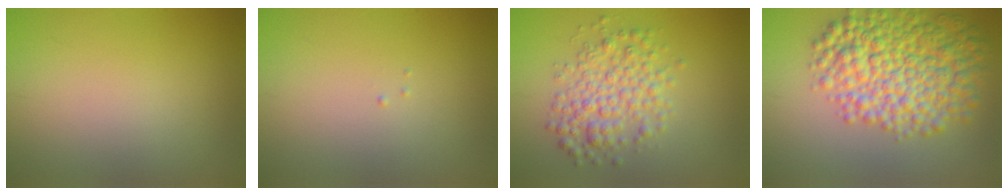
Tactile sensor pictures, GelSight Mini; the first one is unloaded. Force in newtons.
{"total": 0.0}
{"total": 4.5, "press": 4.5, "slide": 0.1}
{"total": 9.5, "press": 9.5, "slide": 0.2}